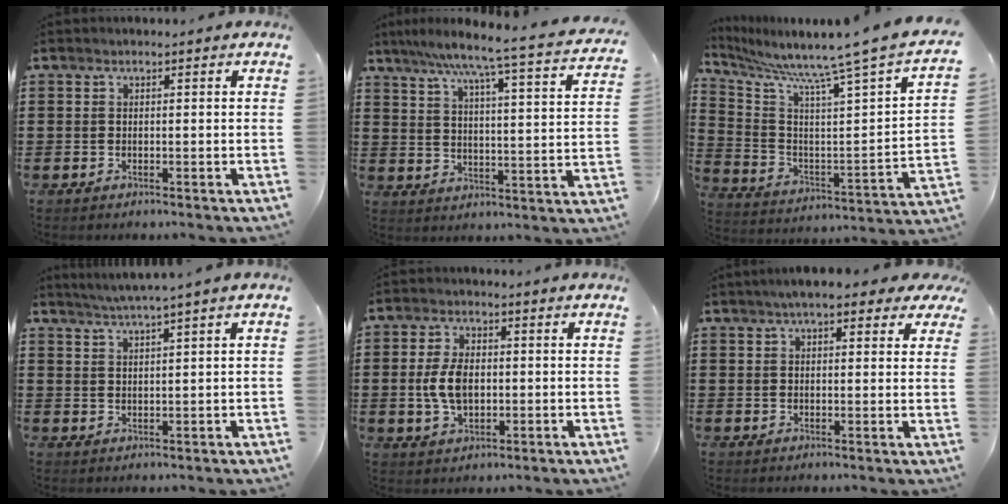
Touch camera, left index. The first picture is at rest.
{"total": 6.5, "force": [5.4, -0.9, 3.4], "torque": [-0.082, -0.050, 0.078]}
{"total": 7.0, "force": [6.0, -1.3, 3.4], "torque": [-0.091, -0.073, 0.082]}
{"total": 2.2, "force": [1.7, -0.8, 1.1], "torque": [-0.023, -0.005, 0.030]}
{"total": 6.0, "force": [-0.1, 3.6, 4.9], "torque": [-0.116, 0.004, -0.007]}
{"total": 5.2, "force": [4.0, 1.2, 3.2], "torque": [-0.065, 0.001, 0.069]}